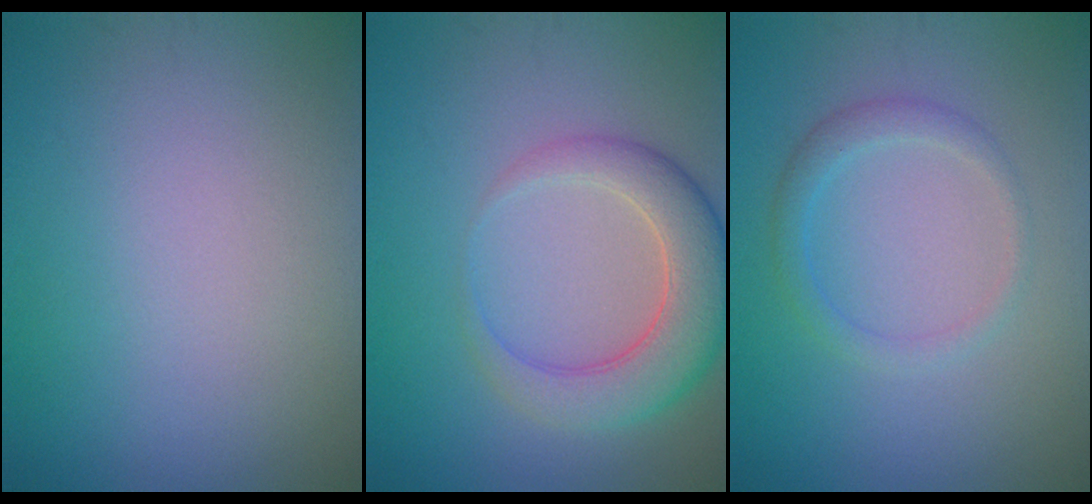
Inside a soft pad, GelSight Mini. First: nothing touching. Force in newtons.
{"total": 5.3, "press": 5.3, "slide": 0.3}
{"total": 1.9, "press": 1.9, "slide": 0.1}